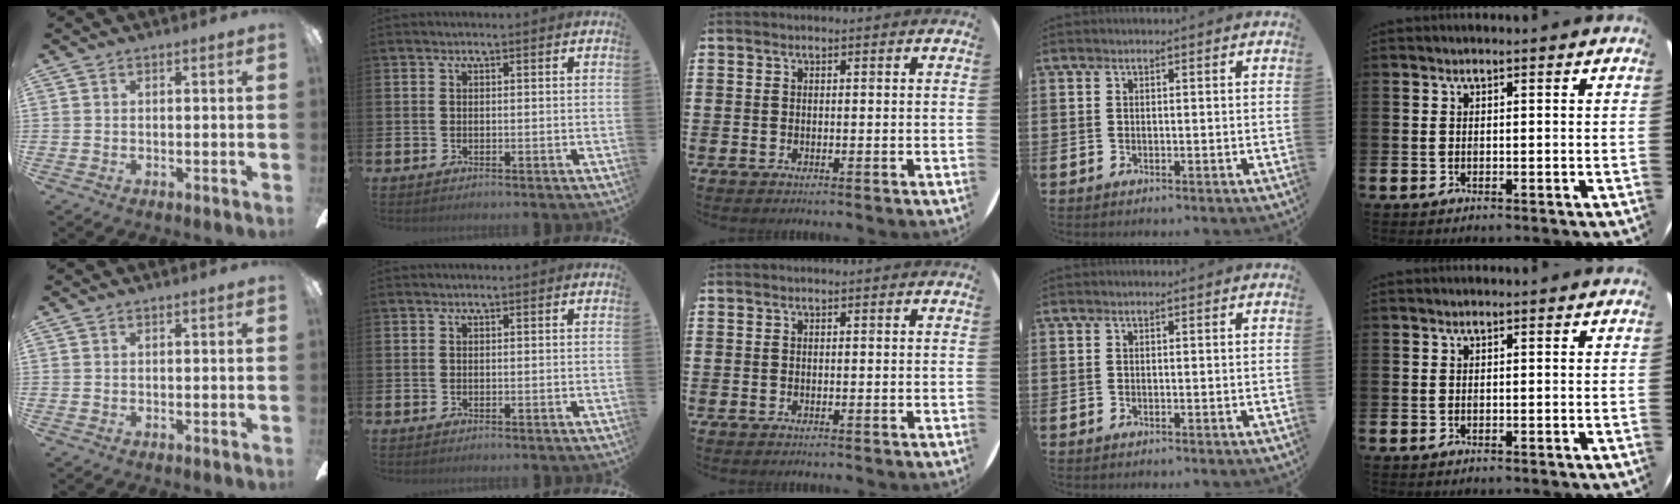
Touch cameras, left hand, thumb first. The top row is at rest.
{}